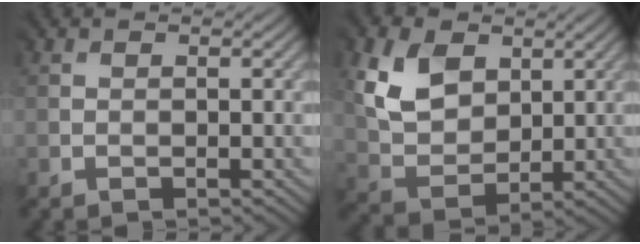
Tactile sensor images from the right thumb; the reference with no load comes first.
{"total": 7.8, "force": [3.5, 5.7, 4.1], "torque": [-0.121, 0.000, 0.066]}